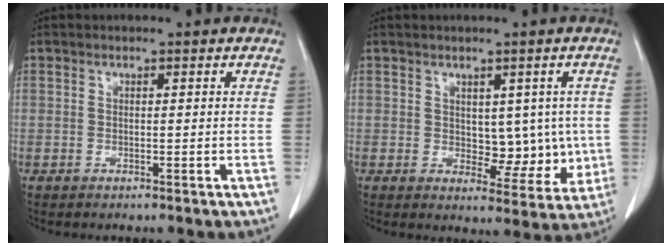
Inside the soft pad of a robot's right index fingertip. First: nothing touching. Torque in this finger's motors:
{"motor_torque": [-0.15, 0.18, 0.03, 0.02]}